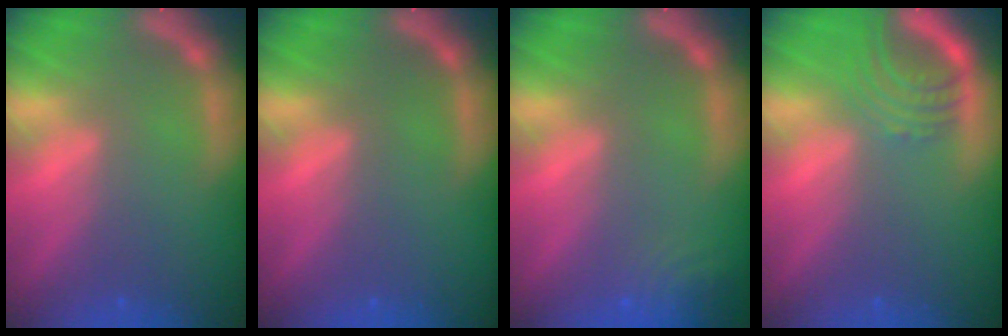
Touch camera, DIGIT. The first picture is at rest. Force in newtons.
{"total": 0.0}
{"total": 3.5}
{"total": 4.5}